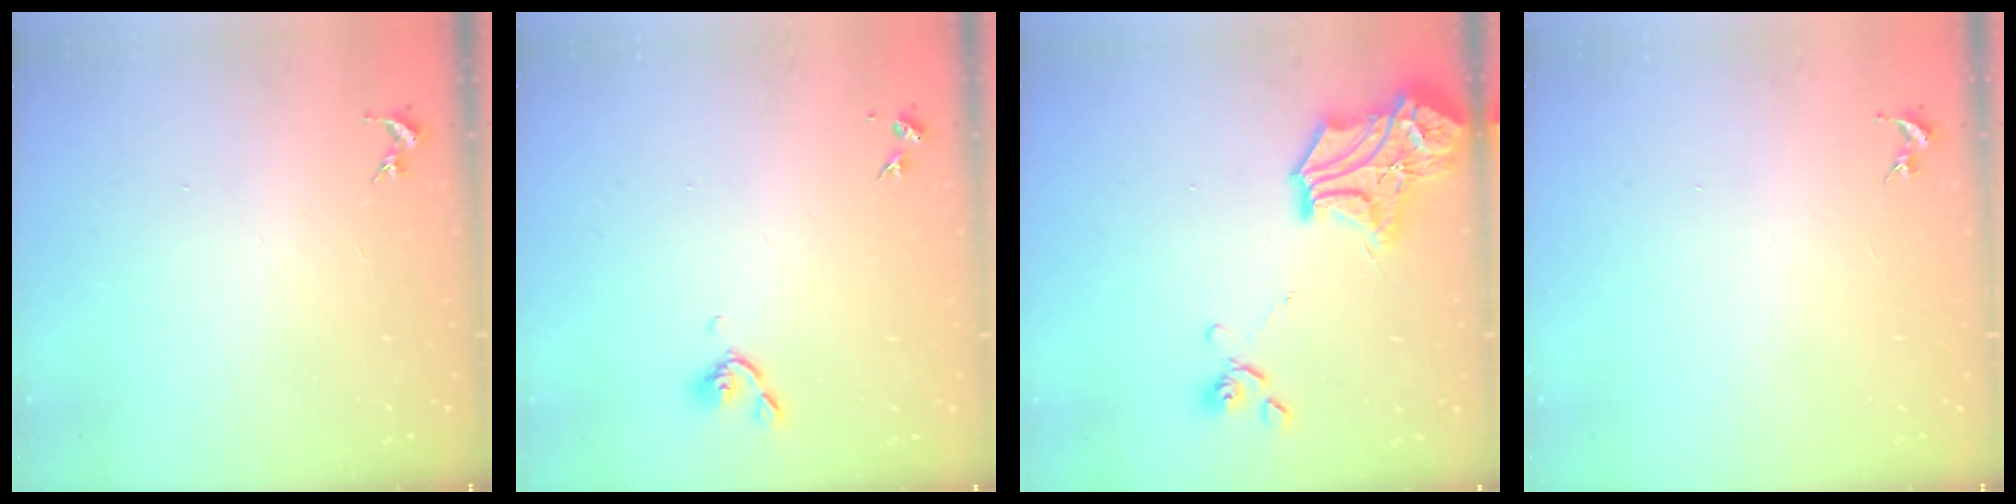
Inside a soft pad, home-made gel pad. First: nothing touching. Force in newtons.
{"total": 5.3, "press": 5.2, "slide": 1.1}
{"total": 19.5, "press": 19.4, "slide": 2.1}
{"total": 0.0}